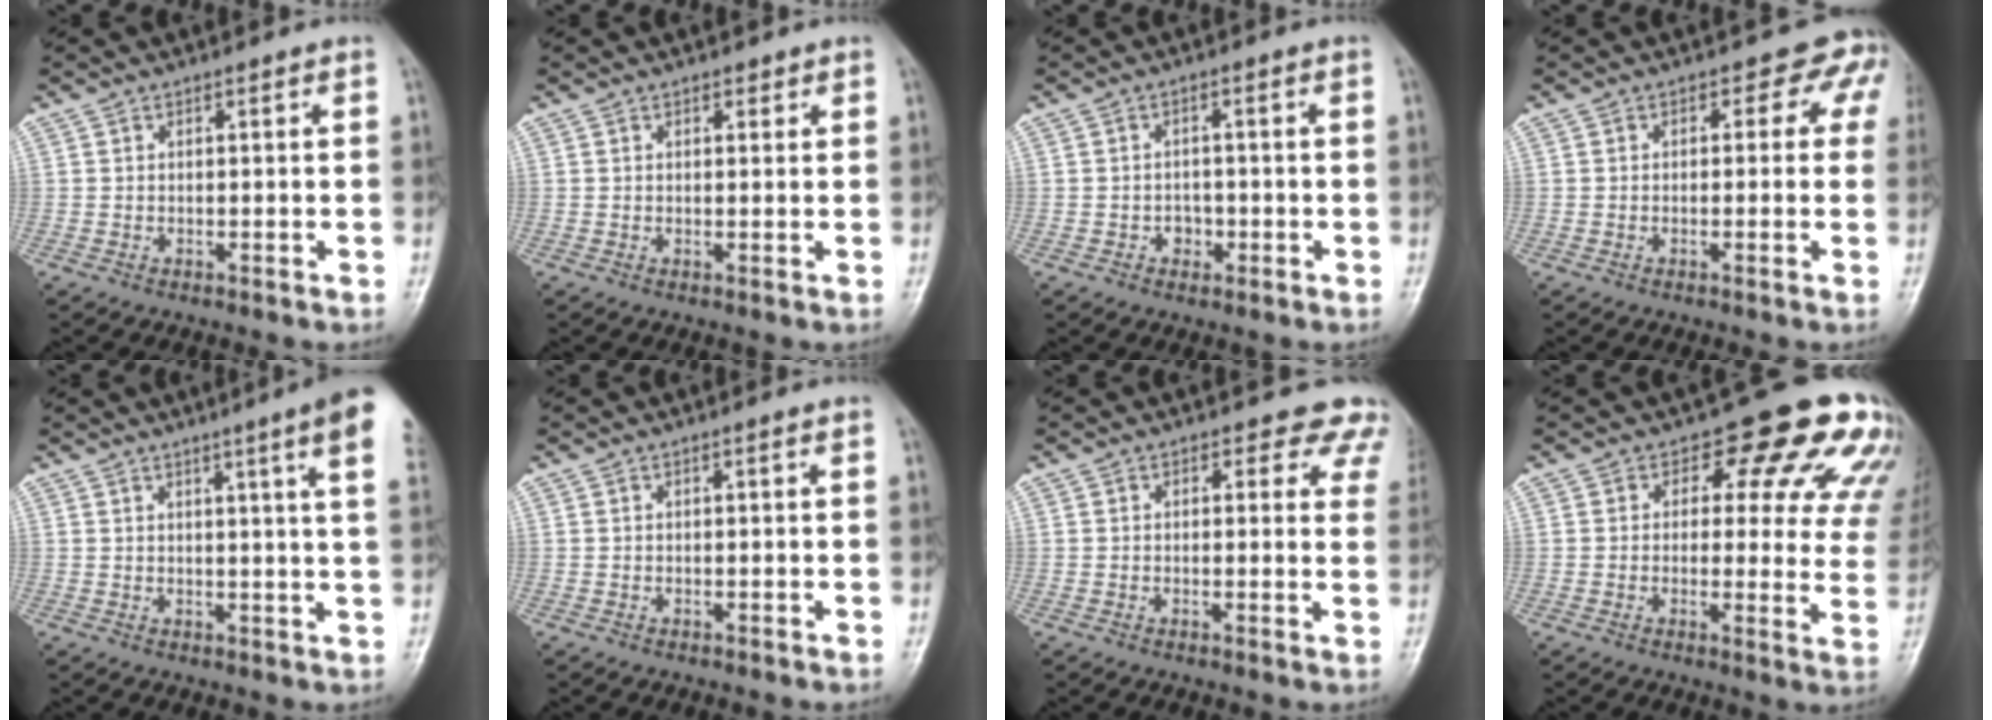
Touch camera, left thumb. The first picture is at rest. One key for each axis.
{"total": 1.2, "fx": 0.8, "fy": 0.8, "fz": 0.4, "tx": 0.012, "ty": -0.002, "tz": 0.007}
{"total": 2.5, "fx": -1.0, "fy": 2.2, "fz": 0.9, "tx": 0.007, "ty": 0.010, "tz": -0.018}
{"total": 3.7, "fx": 1.4, "fy": 3.1, "fz": 1.6, "tx": 0.024, "ty": 0.003, "tz": -0.009}
{"total": 9.4, "fx": 5.2, "fy": -0.3, "fz": 7.9, "tx": -0.096, "ty": -0.015, "tz": 0.051}
{"total": 0.0}
{"total": 6.5, "fx": 5.4, "fy": 3.6, "fz": 0.9, "tx": 0.044, "ty": -0.019, "tz": 0.032}
{"total": 15.0, "fx": 9.4, "fy": 7.4, "fz": 9.1, "tx": -0.042, "ty": -0.038, "tz": 0.082}